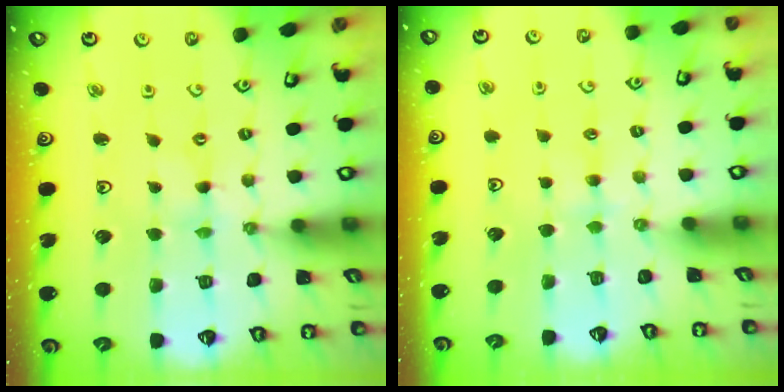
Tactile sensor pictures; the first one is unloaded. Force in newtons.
{"total": 3.0, "press": 3.0, "slide": 0.5}